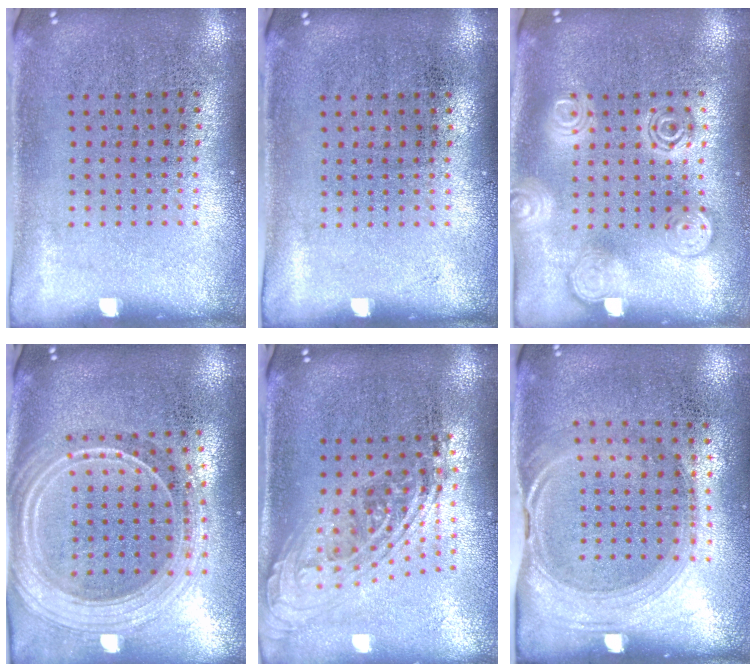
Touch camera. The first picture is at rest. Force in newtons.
{"total": 0.0}
{"total": 3.1, "press": 3.1, "slide": 0.4}
{"total": 2.6, "press": 2.2, "slide": 1.4}
{"total": 2.1, "press": 1.5, "slide": 1.5}
{"total": 1.5, "press": 1.3, "slide": 0.7}